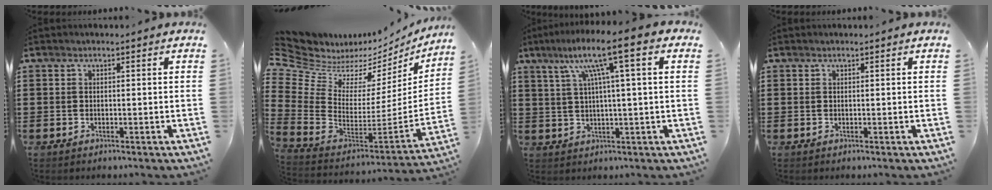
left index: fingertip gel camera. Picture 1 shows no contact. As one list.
[{"total": 5.2, "force": [4.7, 2.2, 0.1], "torque": [-0.051, -0.061, 0.080]}, {"total": 9.9, "force": [3.9, 0.3, 9.1], "torque": [-0.183, 0.001, 0.059]}, {"total": 0.0}]